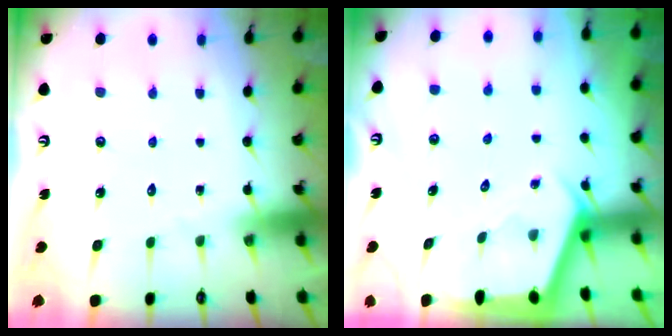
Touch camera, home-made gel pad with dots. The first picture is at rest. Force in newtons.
{"total": 2.9, "press": 2.9, "slide": 0.3}